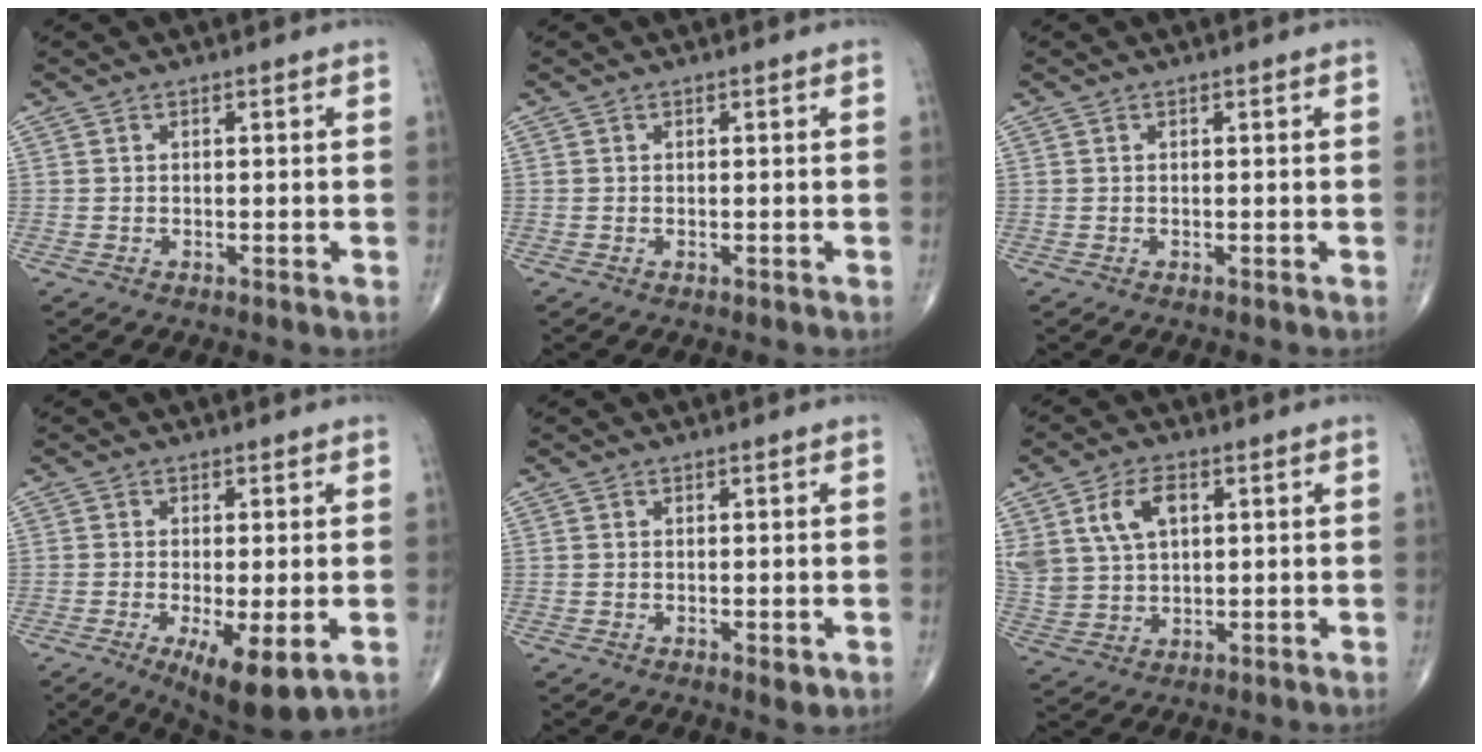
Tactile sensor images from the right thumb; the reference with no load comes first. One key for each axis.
{"total": 0.0}
{"total": 0.0}
{"total": 9.6, "fx": -3.2, "fy": 2.9, "fz": 8.6, "tx": -0.139, "ty": -0.020, "tz": -0.045}
{"total": 1.7, "fx": -0.4, "fy": 0.7, "fz": 1.5, "tx": -0.019, "ty": -0.004, "tz": -0.004}
{"total": 10.3, "fx": 3.8, "fy": 6.6, "fz": 6.9, "tx": -0.134, "ty": -0.003, "tz": 0.083}